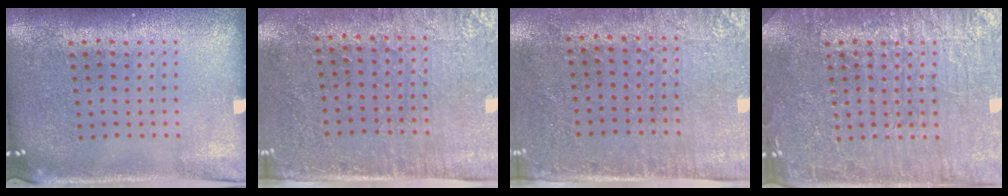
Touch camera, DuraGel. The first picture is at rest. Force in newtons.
{"total": 2.9, "press": 2.4, "slide": 1.6}
{"total": 2.8, "press": 2.3, "slide": 1.6}
{"total": 7.0, "press": 6.9, "slide": 1.0}